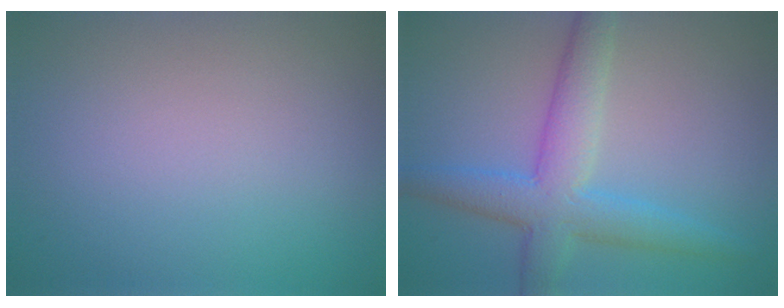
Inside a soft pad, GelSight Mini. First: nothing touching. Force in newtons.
{"total": 5.6, "press": 5.6, "slide": 0.1}